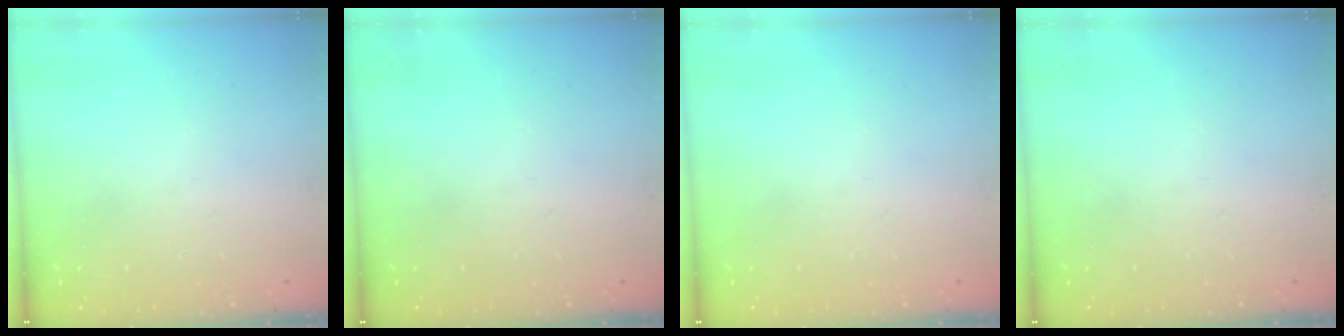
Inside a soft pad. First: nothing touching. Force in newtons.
{"total": 0.0}
{"total": 0.0}
{"total": 0.0}